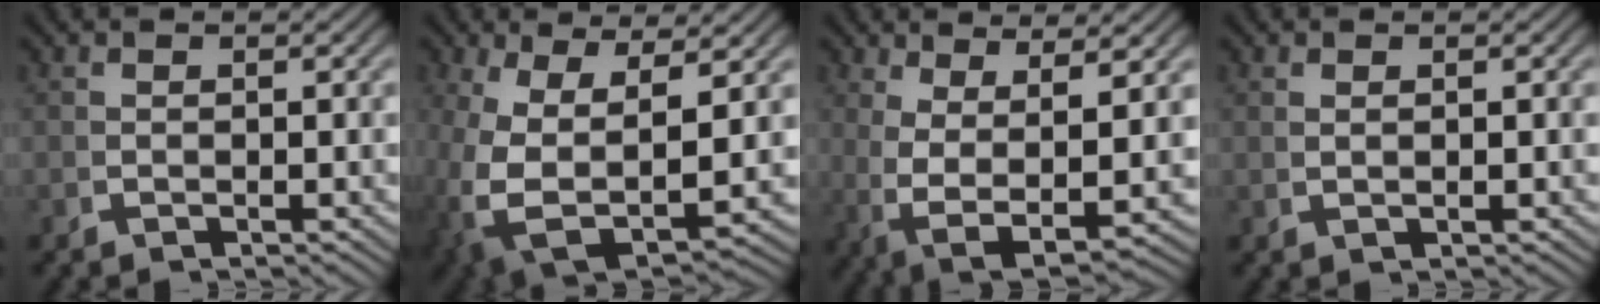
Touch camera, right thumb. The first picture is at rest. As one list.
[{"total": 10.4, "force": [-1.5, 6.6, 7.8], "torque": [-0.195, -0.058, 0.010]}, {"total": 8.3, "force": [-0.7, 5.1, 6.6], "torque": [-0.155, -0.041, 0.010]}, {"total": 0.7, "force": [0.6, -0.2, 0.4], "torque": [-0.007, 0.004, 0.015]}]